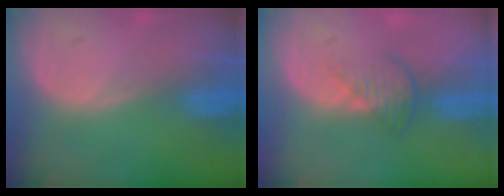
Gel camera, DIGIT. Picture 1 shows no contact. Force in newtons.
{"total": 3.5, "press": 3.1, "slide": 1.7}